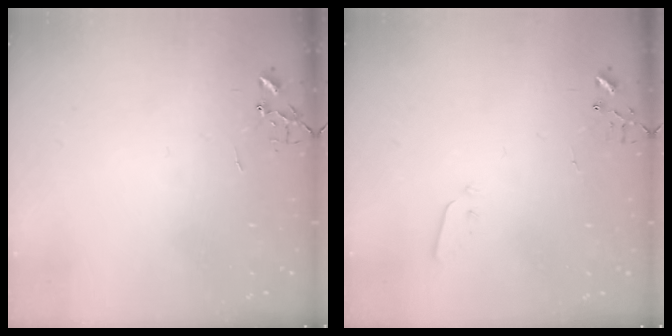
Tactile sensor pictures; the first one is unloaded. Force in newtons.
{"total": 2.5, "press": 2.5, "slide": 0.4}